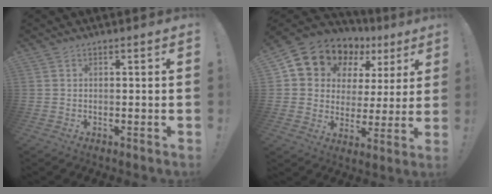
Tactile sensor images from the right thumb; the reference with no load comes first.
{"total": 10.0, "force": [7.1, 6.6, 2.1], "torque": [-0.045, -0.063, 0.137]}